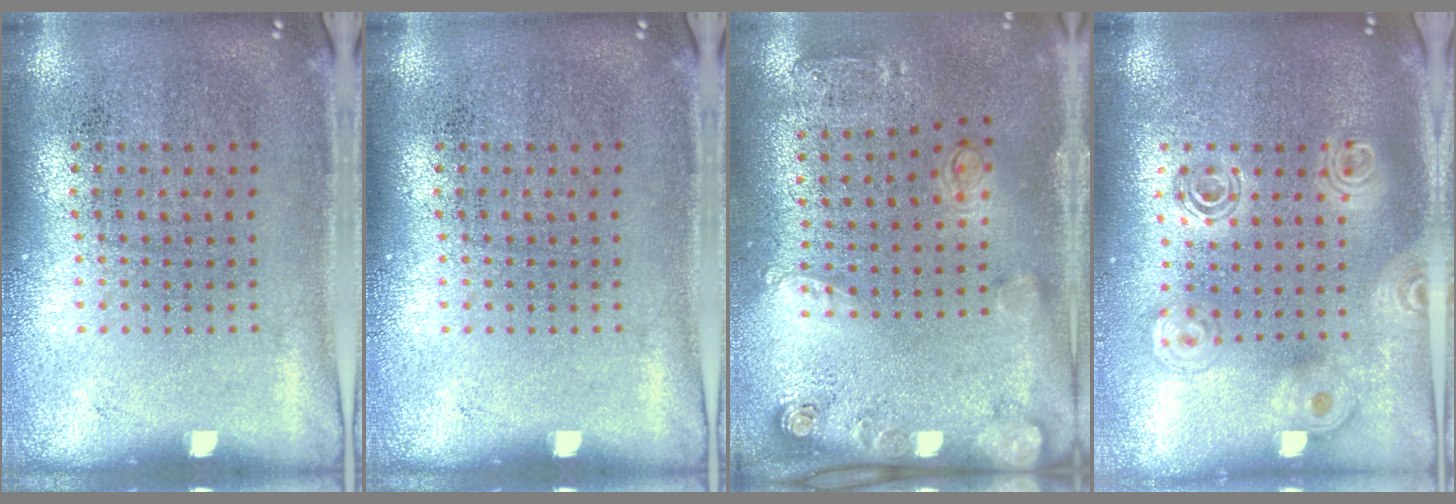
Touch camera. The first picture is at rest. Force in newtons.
{"total": 0.0}
{"total": 2.0, "press": 1.4, "slide": 1.4}
{"total": 1.8, "press": 1.6, "slide": 0.9}